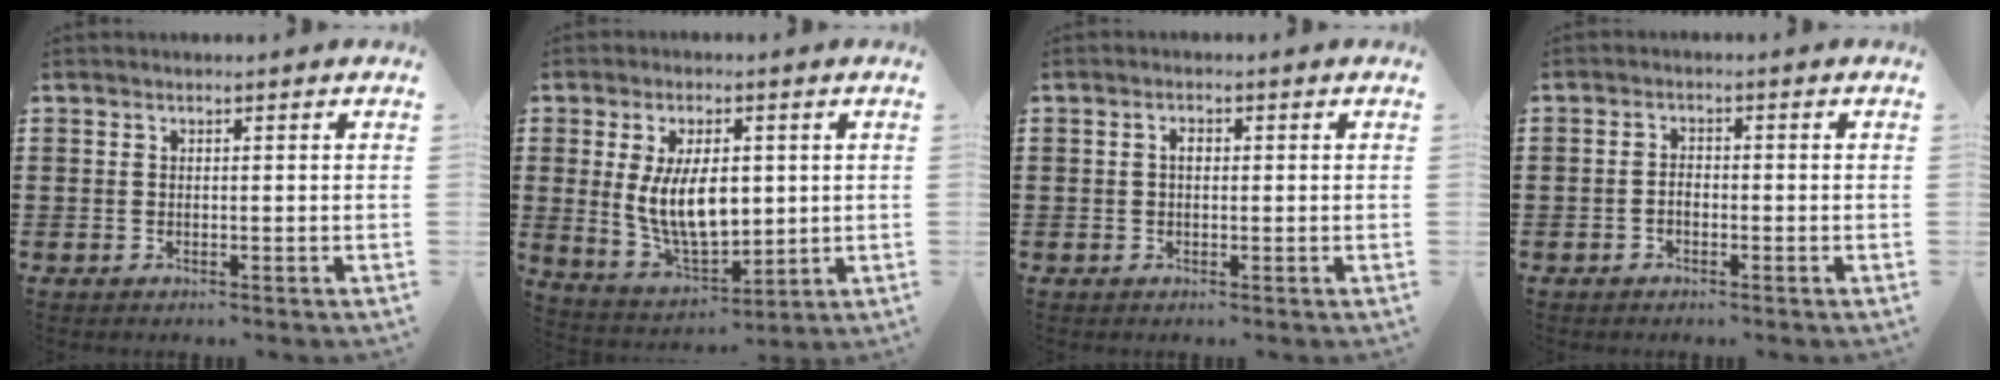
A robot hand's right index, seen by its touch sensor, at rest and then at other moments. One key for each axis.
{"total": 10.0, "fx": 1.3, "fy": 5.2, "fz": 8.4, "tx": -0.173, "ty": -0.004, "tz": 0.018}
{"total": 1.3, "fx": 0.2, "fy": 0.7, "fz": 1.1, "tx": -0.022, "ty": 0.006, "tz": 0.003}
{"total": 1.5, "fx": -0.8, "fy": 0.9, "fz": 0.9, "tx": -0.019, "ty": 0.002, "tz": -0.015}